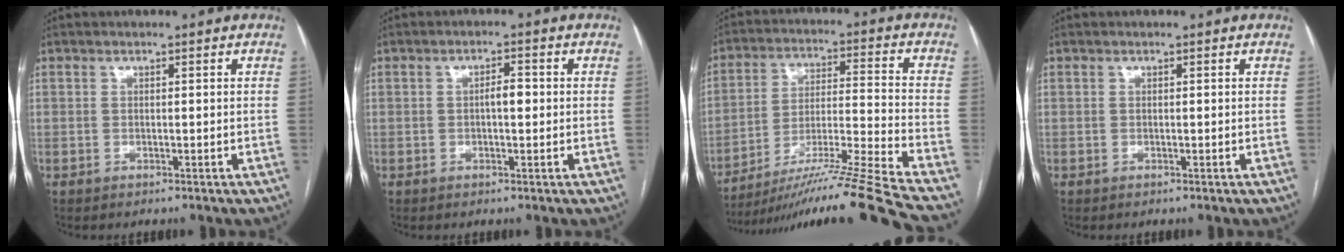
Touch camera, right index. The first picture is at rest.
{"total": 2.4, "force": [-0.1, 0.8, 2.3], "torque": [-0.037, 0.005, -0.001]}
{"total": 19.8, "force": [-16.8, -3.2, 10.1], "torque": [-0.150, -0.014, -0.279]}
{"total": 0.0}